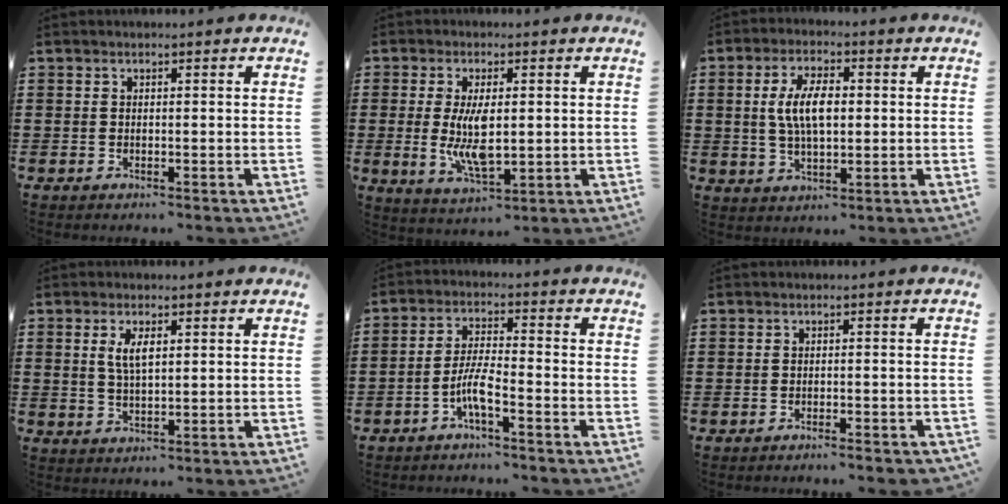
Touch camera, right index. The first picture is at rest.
{"total": 7.6, "force": [0.2, 3.2, 6.9], "torque": [-0.139, -0.004, -0.001]}
{"total": 7.3, "force": [0.6, 3.1, 6.6], "torque": [-0.135, 0.008, 0.007]}
{"total": 3.9, "force": [1.1, 1.5, 3.4], "torque": [-0.071, 0.007, 0.018]}
{"total": 5.6, "force": [-2.9, 0.8, 4.7], "torque": [-0.114, -0.013, -0.061]}
{"total": 1.4, "force": [-1.3, 0.0, 0.6], "torque": [-0.012, 0.000, -0.025]}